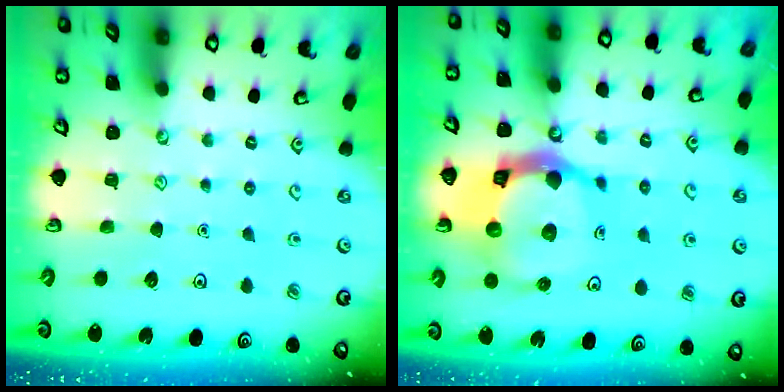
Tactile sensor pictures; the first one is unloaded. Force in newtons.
{"total": 18.6, "press": 18.5, "slide": 2.2}